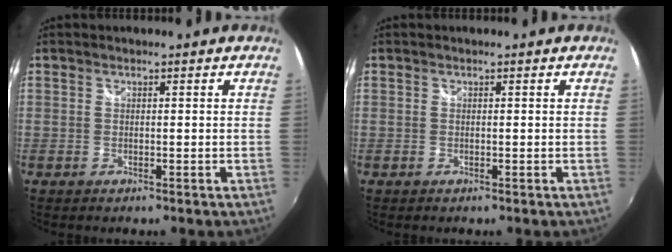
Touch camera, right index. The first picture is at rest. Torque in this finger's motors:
{"motor_torque": [0.00, 0.00, 0.00, 0.00]}